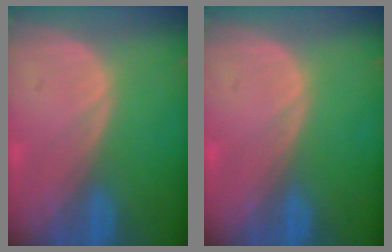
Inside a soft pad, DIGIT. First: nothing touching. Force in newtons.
{"total": 0.0}